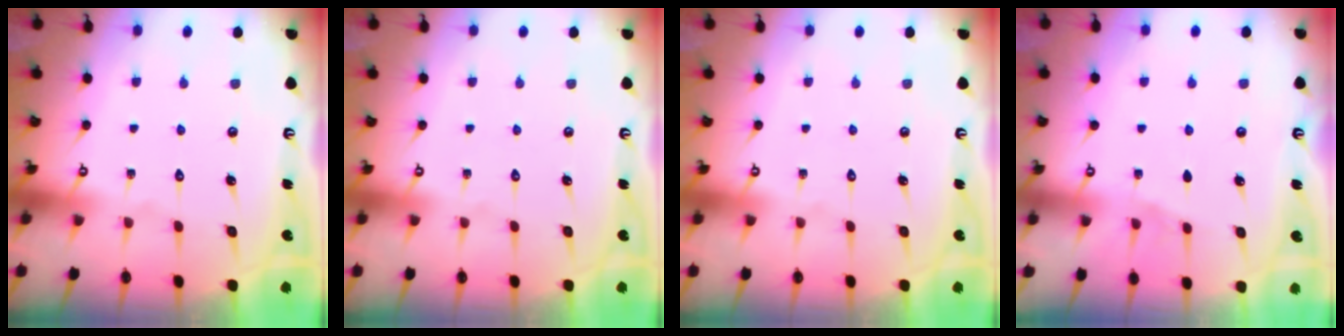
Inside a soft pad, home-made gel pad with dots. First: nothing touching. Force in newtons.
{"total": 0.0}
{"total": 0.0}
{"total": 1.8, "press": 1.3, "slide": 1.2}